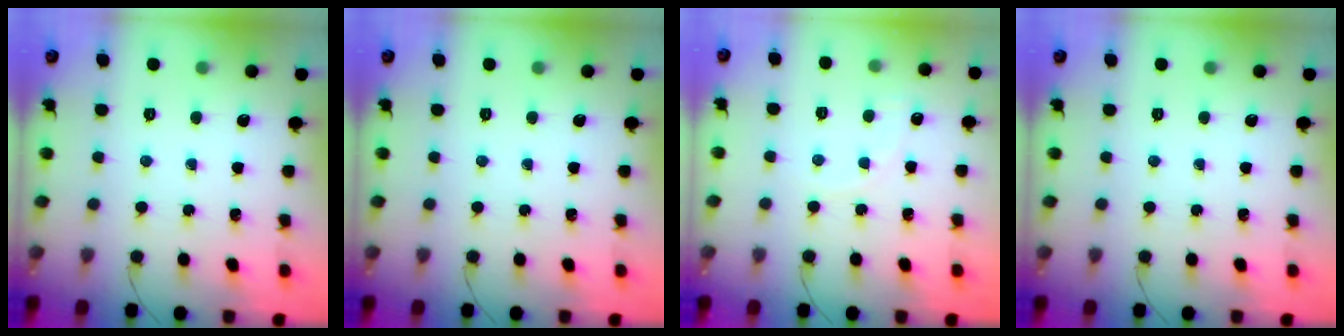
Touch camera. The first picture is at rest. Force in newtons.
{"total": 0.0}
{"total": 4.2, "press": 3.9, "slide": 1.3}
{"total": 0.0}